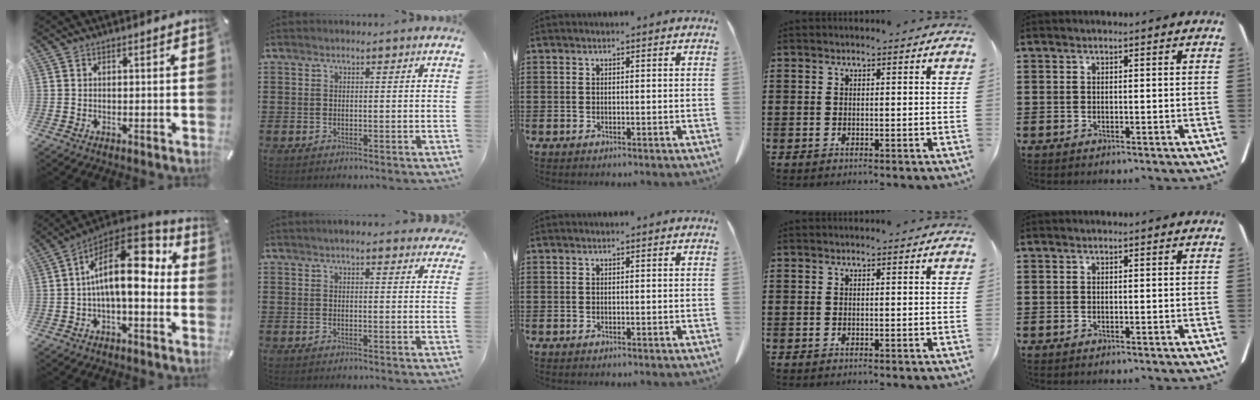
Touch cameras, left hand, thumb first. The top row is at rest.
{"thumb": {"total": 18.6, "force": [3.2, 9.0, 15.9], "torque": [-0.261, -0.021, 0.058]}, "index": {"total": 3.1, "force": [2.9, 0.3, 1.2], "torque": [-0.022, -0.004, 0.052]}}